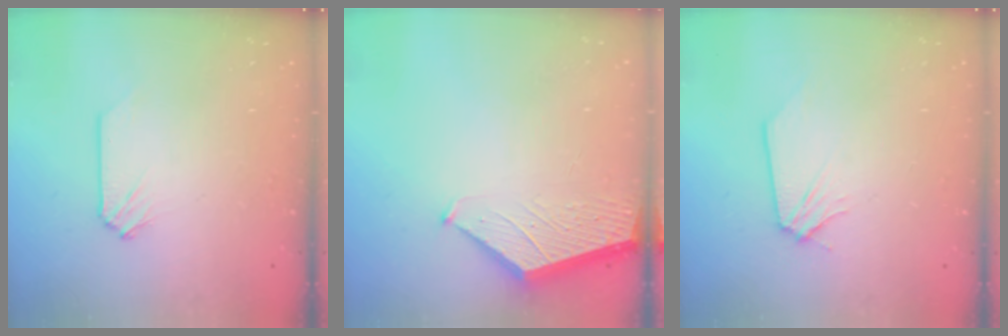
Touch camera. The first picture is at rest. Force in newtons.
{"total": 1.8, "press": 1.8, "slide": 0.2}
{"total": 0.0}